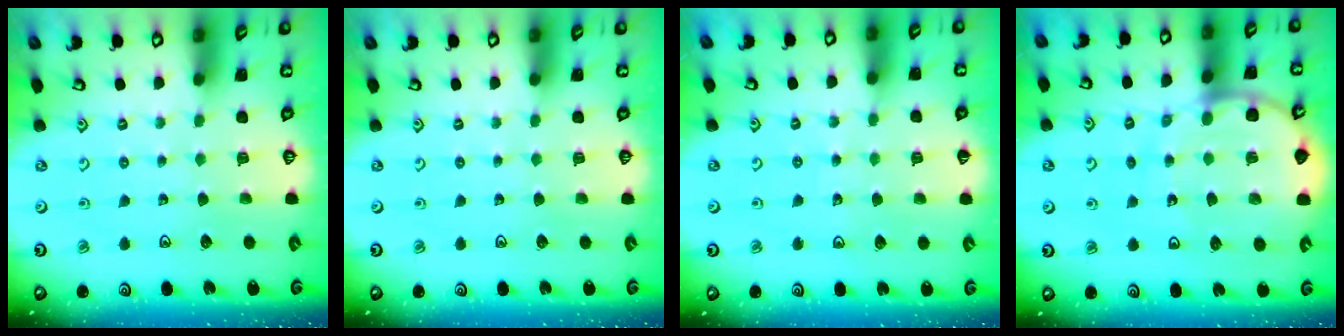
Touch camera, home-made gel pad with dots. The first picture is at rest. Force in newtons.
{"total": 0.0}
{"total": 4.4, "press": 4.0, "slide": 1.9}
{"total": 10.7, "press": 10.6, "slide": 1.4}